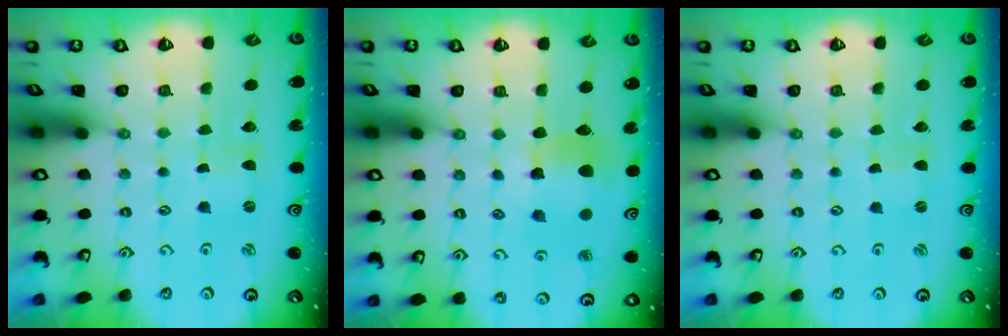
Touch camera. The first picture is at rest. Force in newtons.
{"total": 9.7, "press": 9.6, "slide": 1.4}
{"total": 0.0}